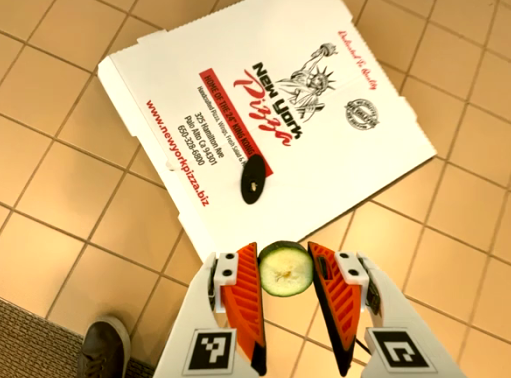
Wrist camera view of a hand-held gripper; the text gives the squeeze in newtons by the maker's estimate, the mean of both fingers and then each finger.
{"total": 7.6, "left": 7.5, "right": 7.8}